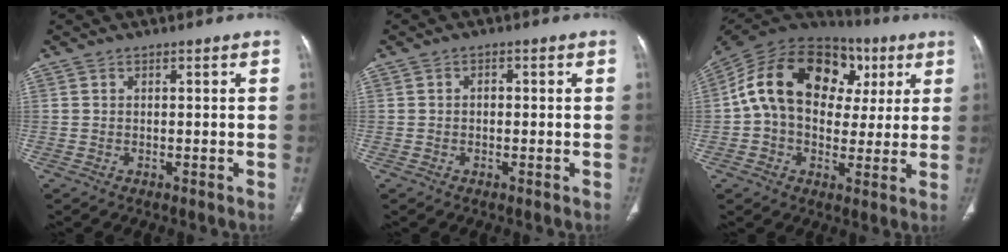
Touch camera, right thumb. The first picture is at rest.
{"total": 1.1, "force": [-0.1, 0.9, 0.7], "torque": [-0.006, 0.006, -0.005]}
{"total": 23.1, "force": [5.4, 16.2, 15.6], "torque": [-0.246, 0.044, 0.082]}